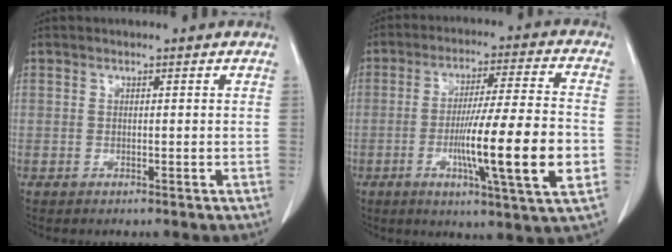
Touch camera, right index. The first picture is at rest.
{"total": 16.3, "force": [-3.9, 0.1, 15.8], "torque": [-0.253, -0.012, -0.066]}